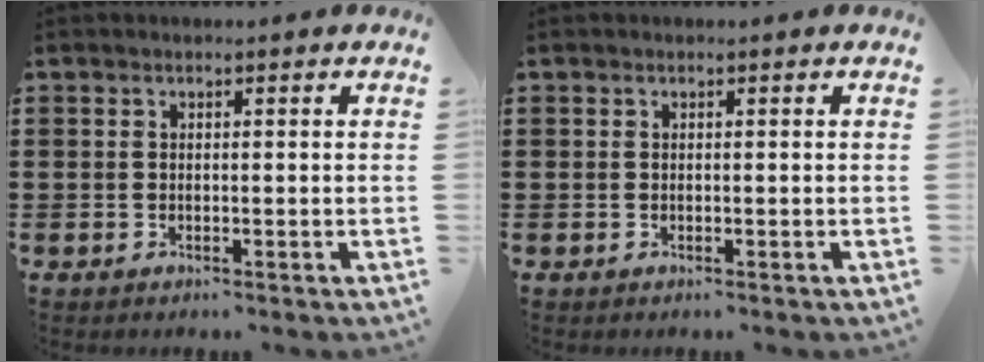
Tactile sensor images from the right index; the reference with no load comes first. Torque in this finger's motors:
{"motor_torque": [-0.05, 0.66, 0.00, 0.00]}